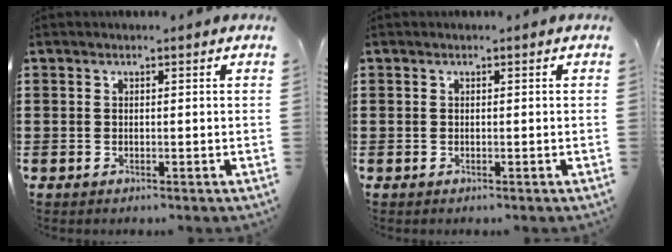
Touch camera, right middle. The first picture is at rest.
{"total": 0.0}